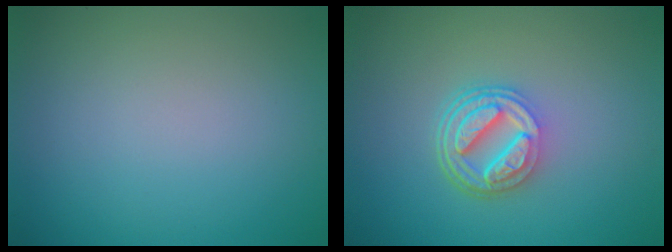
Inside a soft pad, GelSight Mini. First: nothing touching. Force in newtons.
{"total": 5.2, "press": 3.9, "slide": 3.5}